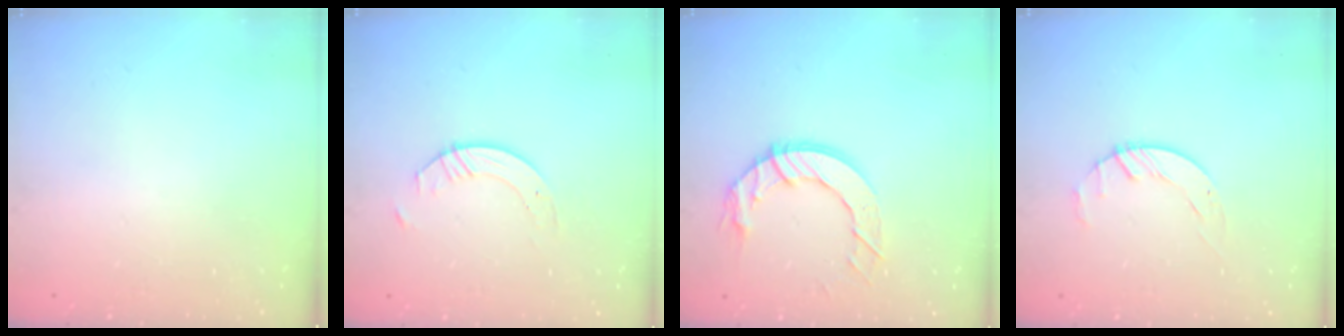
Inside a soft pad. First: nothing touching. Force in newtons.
{"total": 4.0, "press": 3.9, "slide": 0.4}
{"total": 10.6, "press": 10.6, "slide": 0.9}
{"total": 1.5, "press": 1.5, "slide": 0.2}